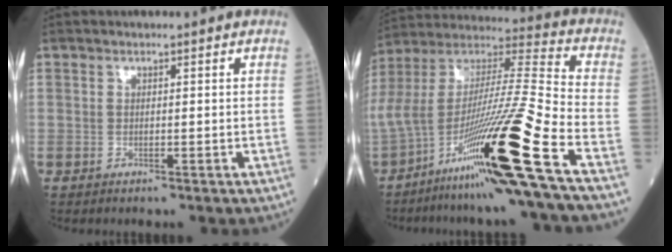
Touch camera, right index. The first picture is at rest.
{"total": 25.3, "force": [-13.2, -1.5, 21.5], "torque": [-0.400, -0.031, -0.240]}